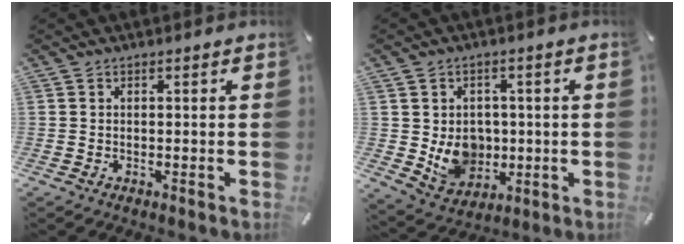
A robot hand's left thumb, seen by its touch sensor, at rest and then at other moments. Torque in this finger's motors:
{"motor_torque": [0.14, 0.21, 0.05, 0.04, 0.08]}